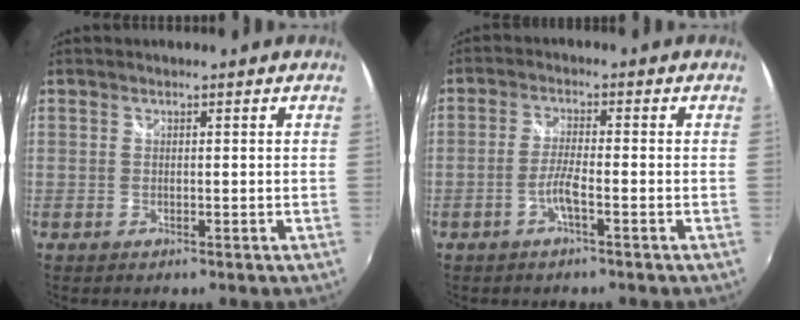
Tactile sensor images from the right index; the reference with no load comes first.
{"total": 3.6, "force": [-1.8, 0.0, 3.2], "torque": [-0.070, 0.000, -0.035]}